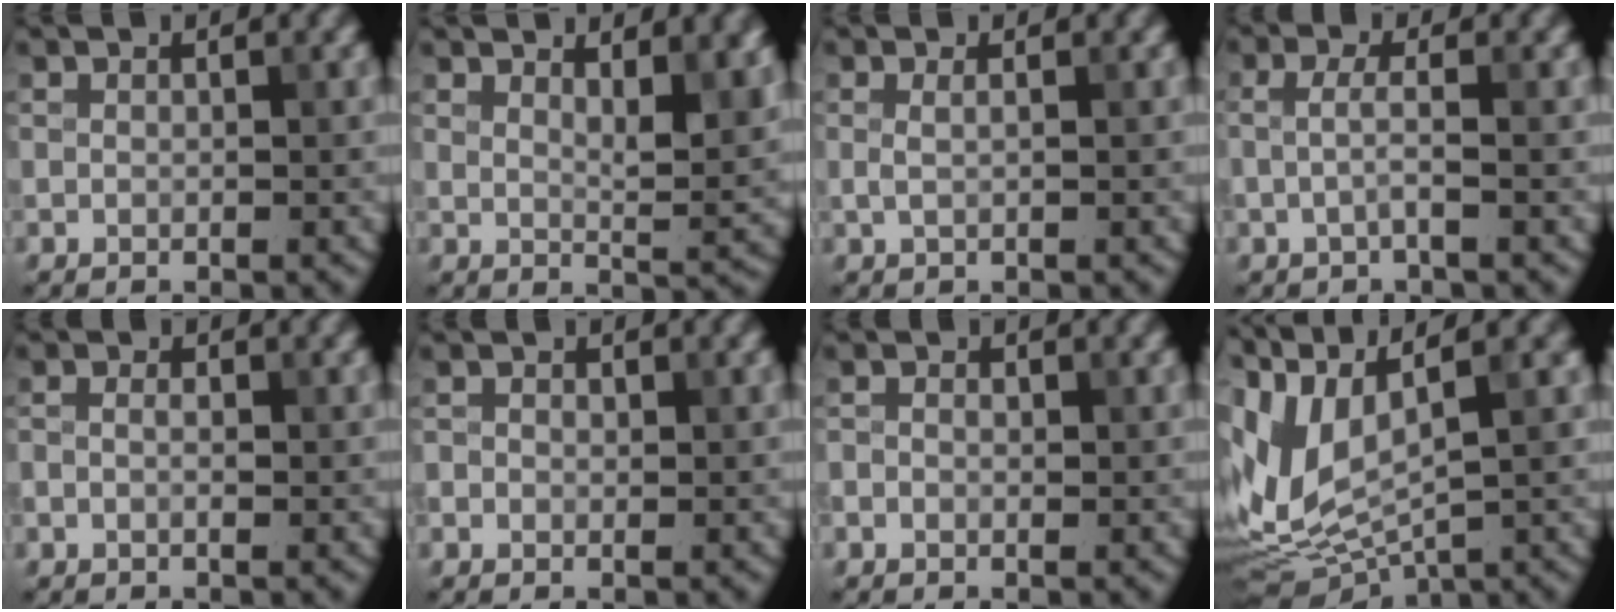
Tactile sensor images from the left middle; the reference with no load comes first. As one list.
[{"total": 5.4, "force": [3.0, 1.8, 4.2], "torque": [-0.052, -0.003, 0.049]}, {"total": 1.0, "force": [0.2, 0.3, 0.9], "torque": [-0.017, -0.001, -0.001]}, {"total": 1.9, "force": [-0.3, 0.4, 1.8], "torque": [-0.040, 0.000, -0.009]}, {"total": 1.8, "force": [0.0, 1.1, 1.4], "torque": [-0.014, -0.004, -0.016]}, {"total": 1.3, "force": [0.1, 1.1, 0.8], "torque": [-0.008, -0.002, -0.007]}, {"total": 1.5, "force": [-0.1, 1.1, 1.0], "torque": [-0.009, -0.001, -0.010]}, {"total": 8.4, "force": [2.7, 3.5, 7.1], "torque": [-0.172, 0.001, 0.056]}]